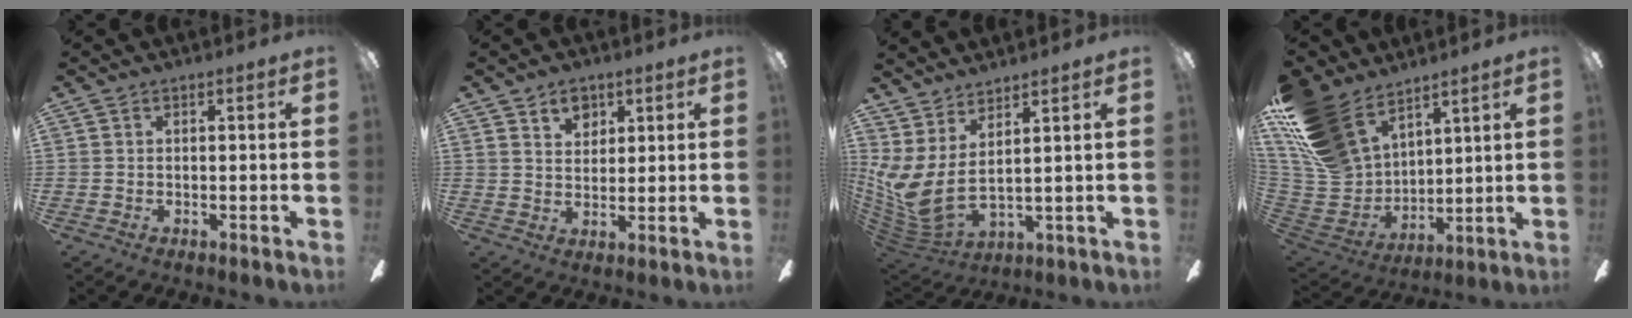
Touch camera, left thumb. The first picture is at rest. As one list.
[{"total": 5.7, "force": [3.8, 3.9, 1.9], "torque": [-0.021, -0.008, 0.063]}, {"total": 8.4, "force": [2.9, 3.3, 7.2], "torque": [-0.183, -0.053, 0.050]}, {"total": 19.9, "force": [13.1, 11.9, 9.2], "torque": [-0.225, -0.071, 0.252]}]